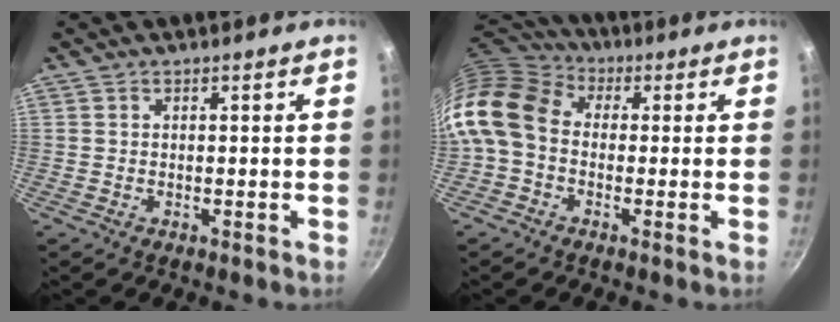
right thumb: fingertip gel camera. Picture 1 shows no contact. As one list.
[{"total": 13.5, "force": [-0.2, 10.3, 8.8], "torque": [-0.174, 0.034, -0.023]}]